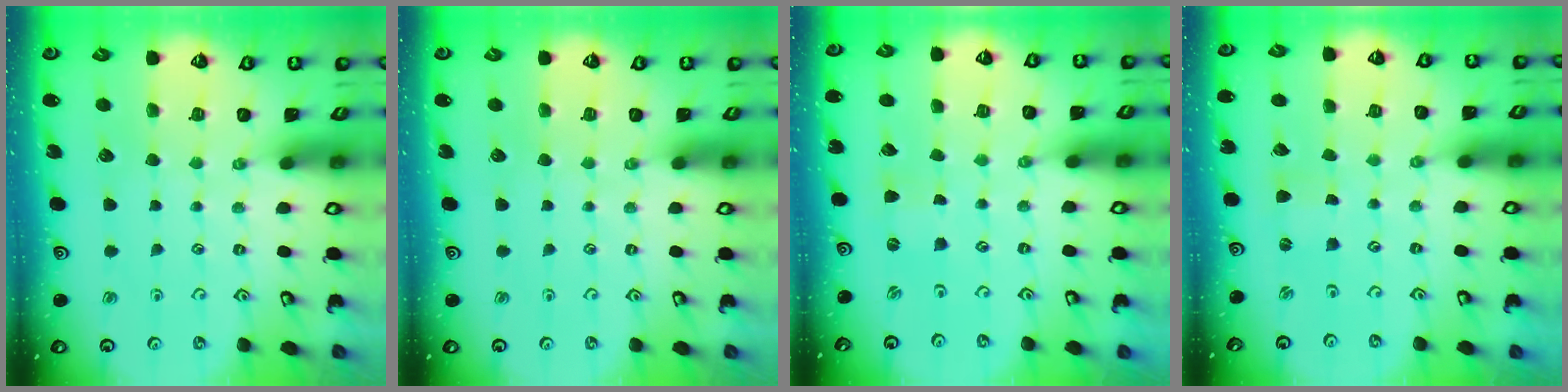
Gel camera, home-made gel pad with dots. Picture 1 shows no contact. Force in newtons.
{"total": 0.0}
{"total": 1.1, "press": 1.0, "slide": 0.4}
{"total": 1.0, "press": 1.0, "slide": 0.1}